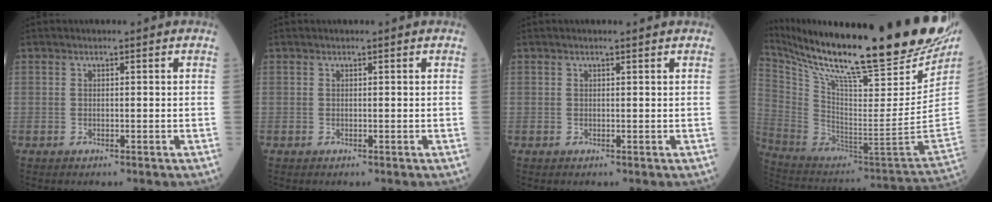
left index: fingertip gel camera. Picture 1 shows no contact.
{"total": 0.0}
{"total": 1.0, "force": [0.9, -0.2, 0.4], "torque": [-0.010, 0.002, 0.014]}
{"total": 35.8, "force": [29.0, 4.0, 20.7], "torque": [-0.369, -0.099, 0.432]}